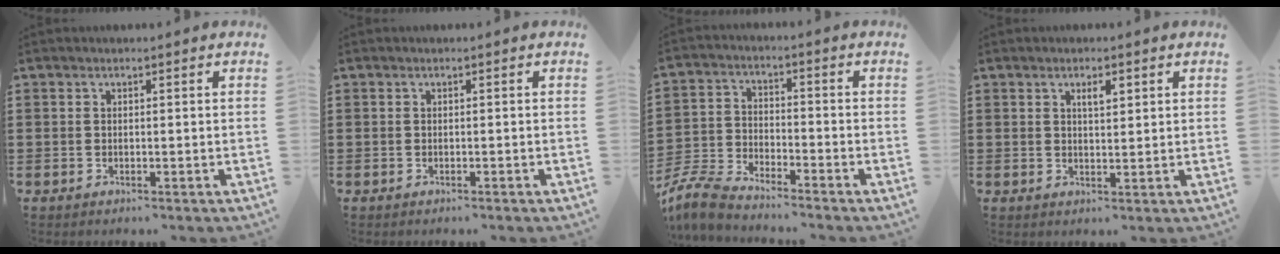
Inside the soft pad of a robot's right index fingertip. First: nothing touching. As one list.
[{"total": 0.0}, {"total": 6.3, "force": [-6.0, 0.5, 1.6], "torque": [-0.057, -0.003, -0.125]}, {"total": 2.1, "force": [0.9, 0.7, 1.7], "torque": [-0.028, 0.002, 0.012]}]